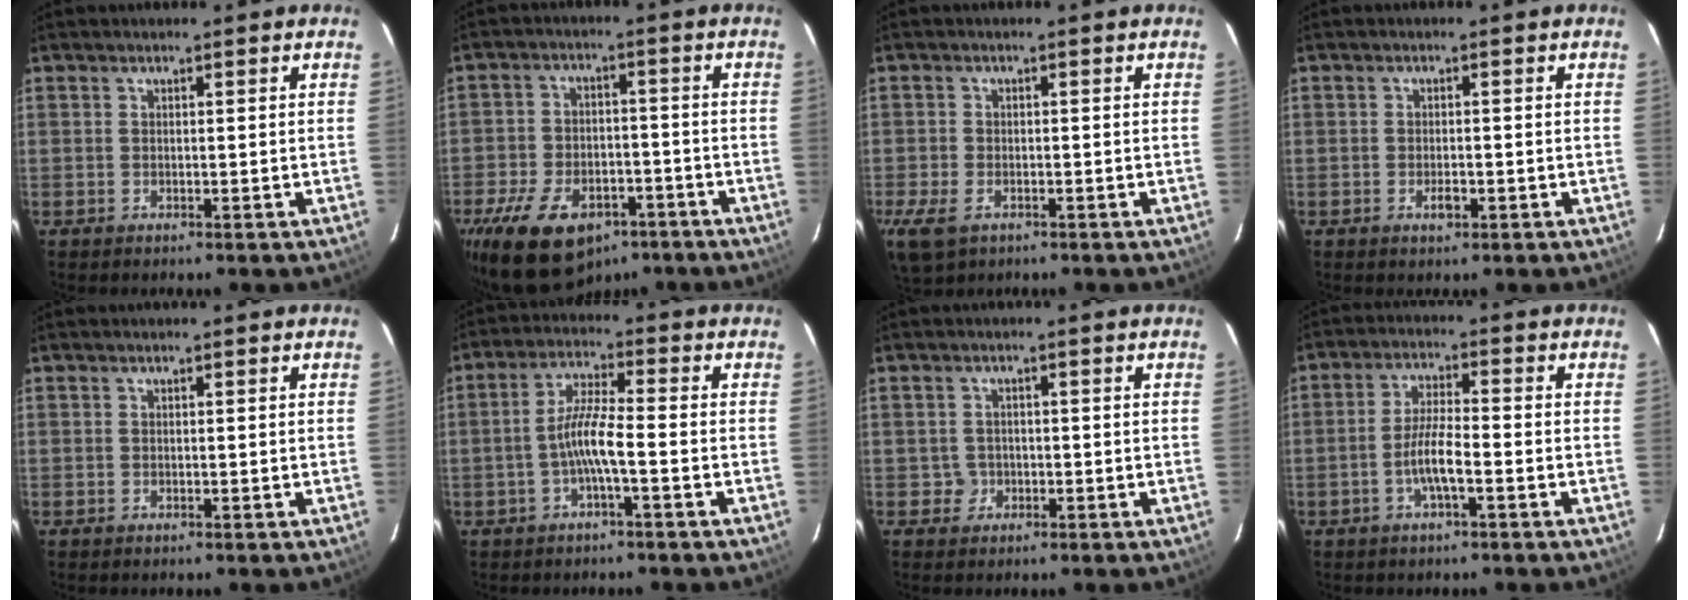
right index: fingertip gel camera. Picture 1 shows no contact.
{"total": 18.0, "force": [-11.5, 10.2, 9.4], "torque": [-0.215, -0.008, -0.175]}
{"total": 7.1, "force": [-3.6, 4.3, 4.3], "torque": [-0.108, -0.019, -0.065]}
{"total": 2.2, "force": [-1.0, 1.0, 1.7], "torque": [-0.031, -0.003, -0.016]}
{"total": 0.0}
{"total": 5.9, "force": [-2.1, 0.3, 5.5], "torque": [-0.119, 0.010, -0.038]}
{"total": 2.1, "force": [-0.6, 2.0, -0.1], "torque": [0.001, 0.007, -0.006]}
{"total": 5.5, "force": [-2.4, 0.8, 5.0], "torque": [-0.101, 0.005, -0.046]}